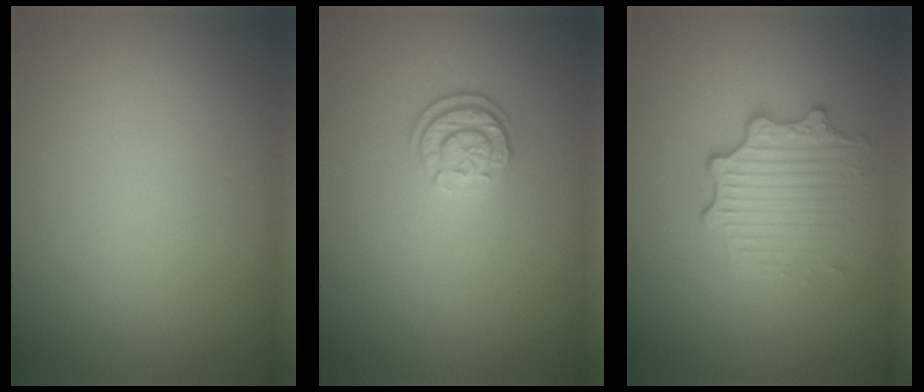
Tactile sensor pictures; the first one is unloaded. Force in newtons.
{"total": 2.3, "press": 1.7, "slide": 1.4}
{"total": 3.2, "press": 2.7, "slide": 1.8}